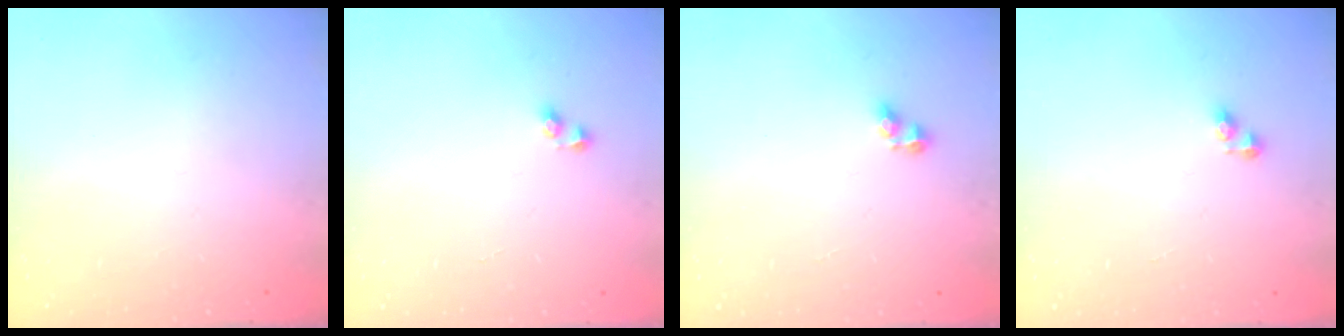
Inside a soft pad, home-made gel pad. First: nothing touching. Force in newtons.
{"total": 2.7, "press": 2.6, "slide": 0.6}
{"total": 2.9, "press": 2.6, "slide": 1.1}
{"total": 3.4, "press": 3.4, "slide": 0.4}